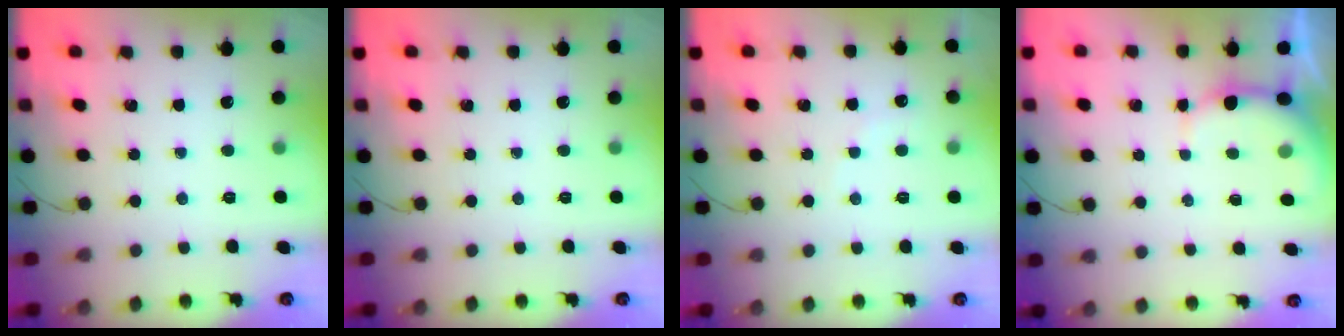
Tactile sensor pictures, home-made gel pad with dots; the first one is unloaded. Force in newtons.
{"total": 0.0}
{"total": 5.6, "press": 5.4, "slide": 1.1}
{"total": 3.4, "press": 3.2, "slide": 0.9}